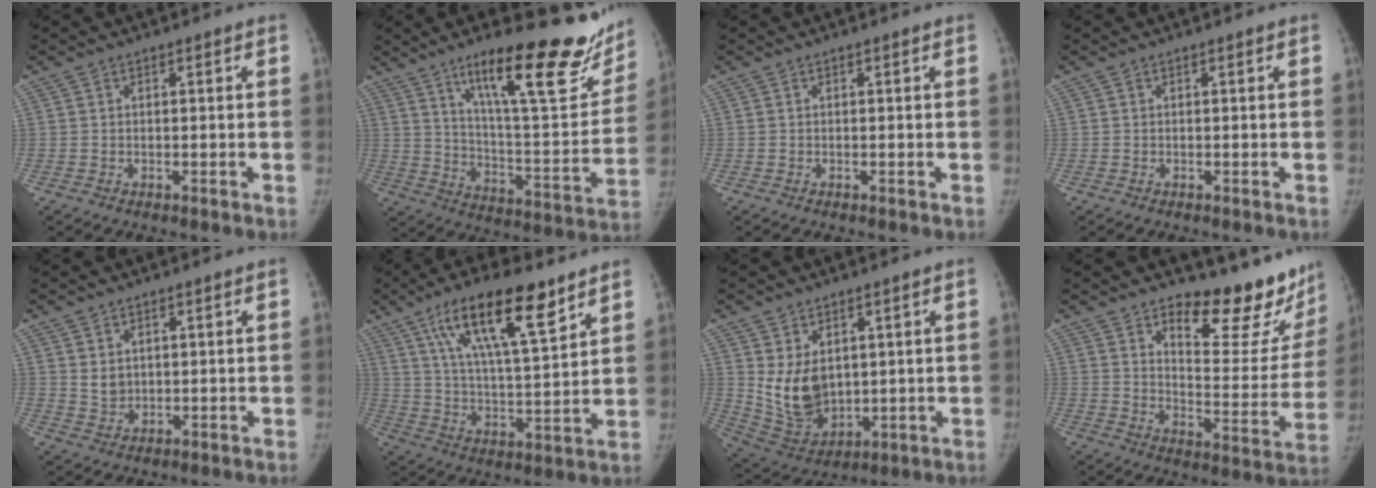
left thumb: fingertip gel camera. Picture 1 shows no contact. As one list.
[{"total": 29.1, "force": [18.5, 7.5, 21.2], "torque": [-0.272, -0.076, 0.292]}, {"total": 0.0}, {"total": 0.0}, {"total": 2.9, "force": [1.1, 2.2, 1.4], "torque": [-0.013, -0.013, 0.028]}, {"total": 18.3, "force": [10.5, 5.2, 14.0], "torque": [-0.220, -0.037, 0.186]}, {"total": 10.9, "force": [2.0, 7.7, 7.4], "torque": [-0.107, -0.024, 0.065]}, {"total": 17.7, "force": [14.3, 6.0, 8.4], "torque": [-0.055, -0.132, 0.191]}]